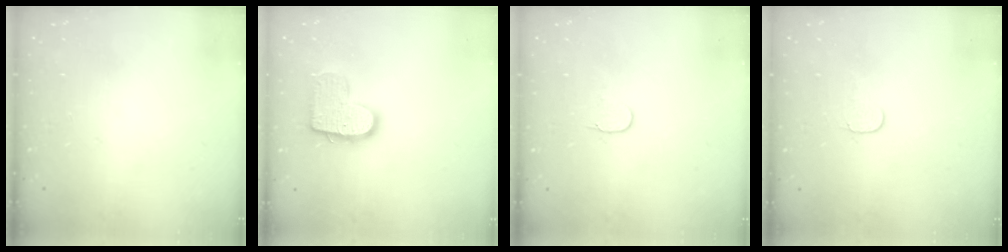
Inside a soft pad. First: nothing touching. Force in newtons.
{"total": 12.0, "press": 11.9, "slide": 0.6}
{"total": 3.6, "press": 3.6, "slide": 0.4}
{"total": 4.0, "press": 4.0, "slide": 0.4}